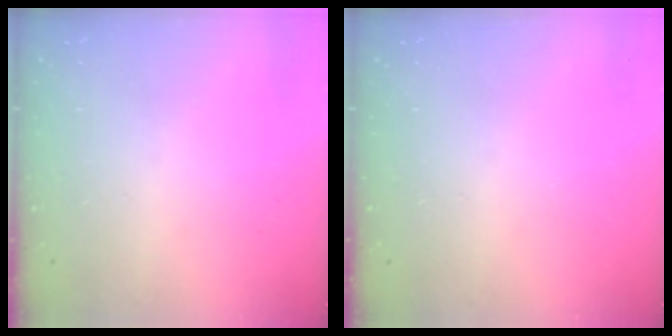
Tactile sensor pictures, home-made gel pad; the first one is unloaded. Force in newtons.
{"total": 0.0}